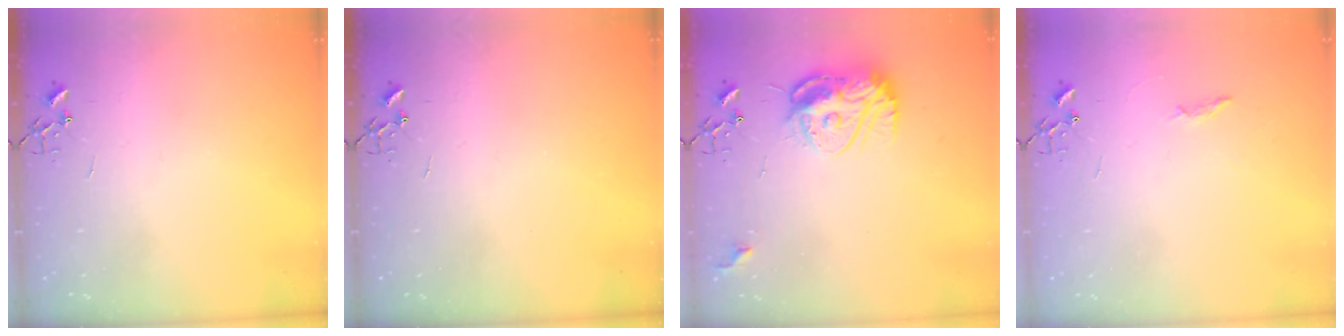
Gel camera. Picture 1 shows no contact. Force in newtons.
{"total": 0.0}
{"total": 13.4, "press": 13.3, "slide": 1.2}
{"total": 4.4, "press": 4.4, "slide": 0.6}